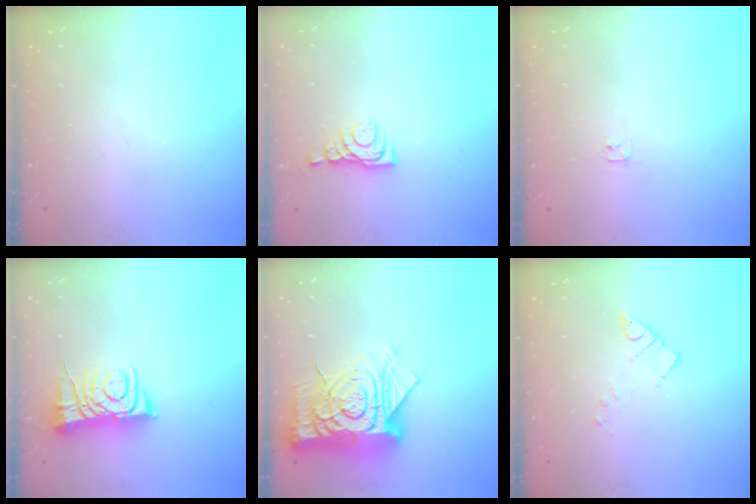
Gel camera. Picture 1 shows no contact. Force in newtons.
{"total": 5.0, "press": 4.9, "slide": 0.7}
{"total": 2.4, "press": 2.3, "slide": 0.4}
{"total": 8.6, "press": 8.5, "slide": 1.0}
{"total": 21.4, "press": 21.3, "slide": 2.0}
{"total": 4.0, "press": 3.9, "slide": 0.5}